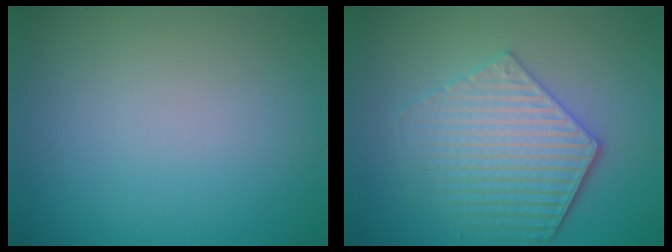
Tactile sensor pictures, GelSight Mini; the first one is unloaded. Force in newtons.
{"total": 5.5, "press": 4.4, "slide": 3.2}